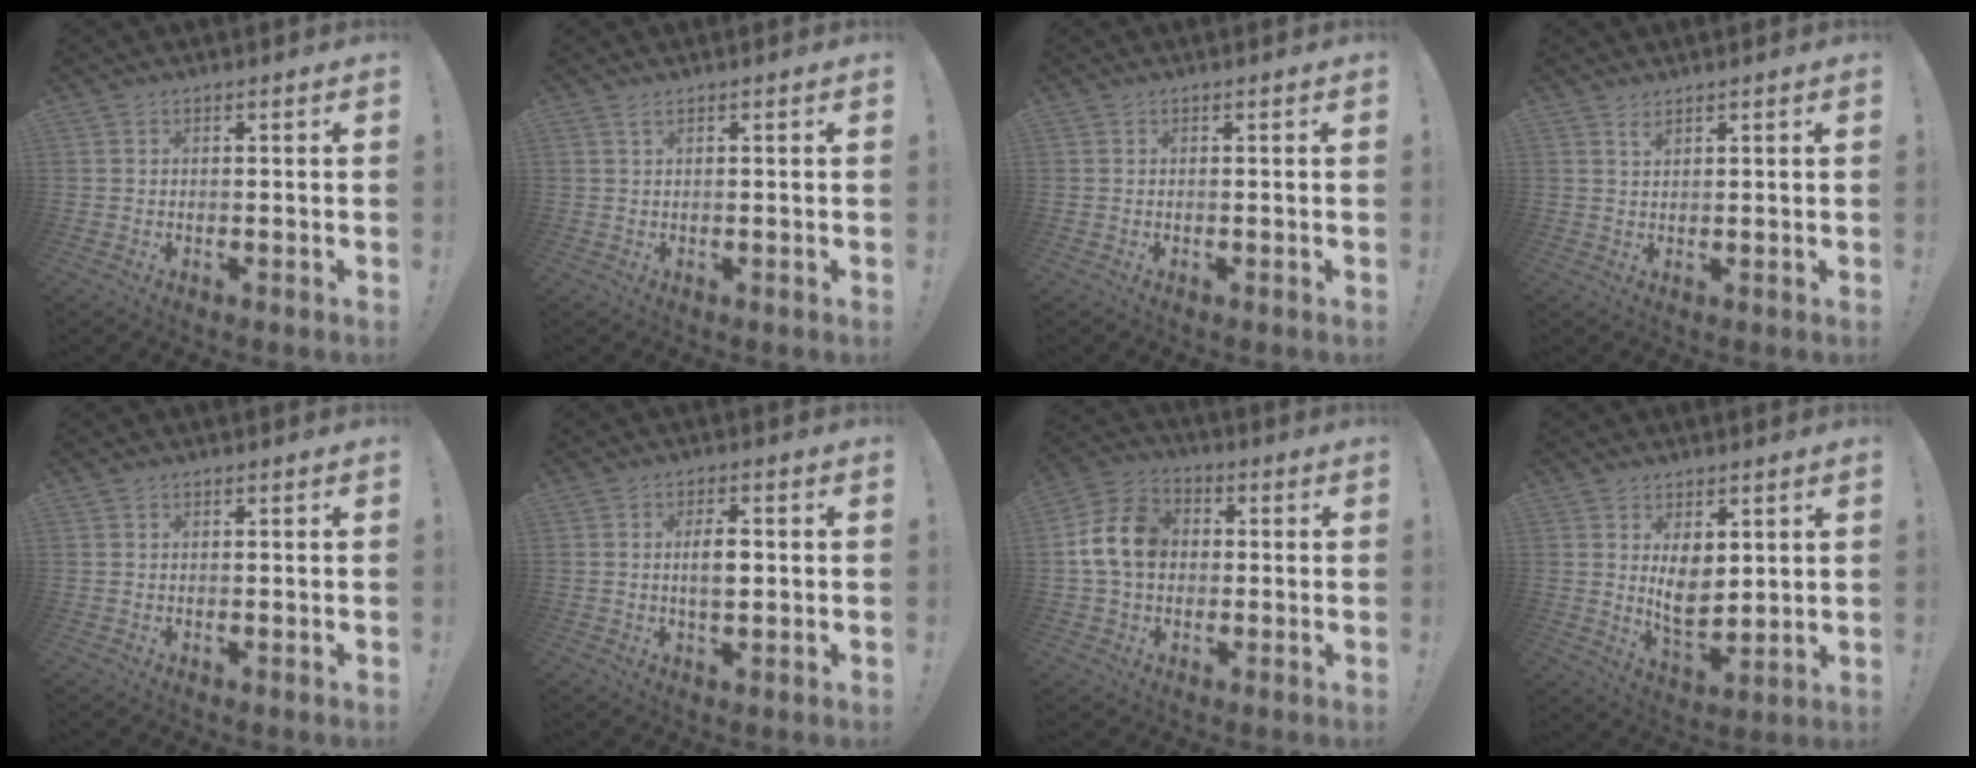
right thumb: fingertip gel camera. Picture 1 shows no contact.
{"total": 1.3, "force": [0.7, 0.0, 1.1], "torque": [-0.016, -0.002, 0.010]}
{"total": 0.0}
{"total": 1.5, "force": [1.2, 0.4, 0.9], "torque": [-0.011, -0.004, 0.020]}
{"total": 0.5, "force": [0.3, 0.4, 0.1], "torque": [0.006, -0.003, 0.004]}
{"total": 5.4, "force": [0.2, 2.3, 4.9], "torque": [-0.078, 0.000, -0.004]}
{"total": 13.3, "force": [1.3, 10.4, 8.2], "torque": [-0.149, 0.013, 0.029]}
{"total": 8.3, "force": [2.9, 5.5, 5.5], "torque": [-0.095, -0.026, 0.057]}